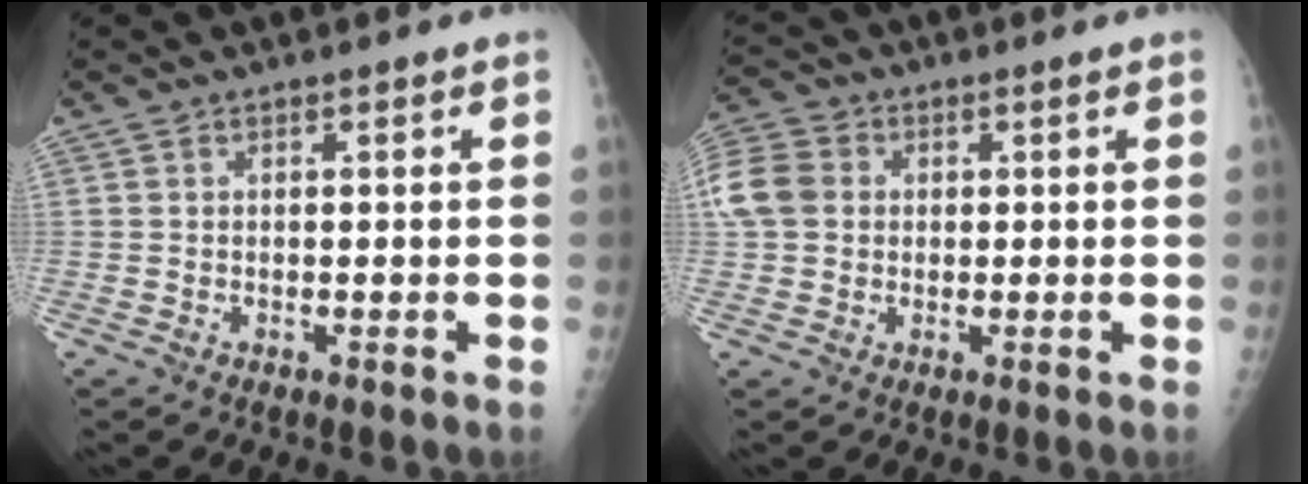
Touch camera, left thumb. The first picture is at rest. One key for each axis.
{"total": 12.9, "fx": 2.1, "fy": 10.8, "fz": 6.7, "tx": -0.165, "ty": 0.028, "tz": 0.037}